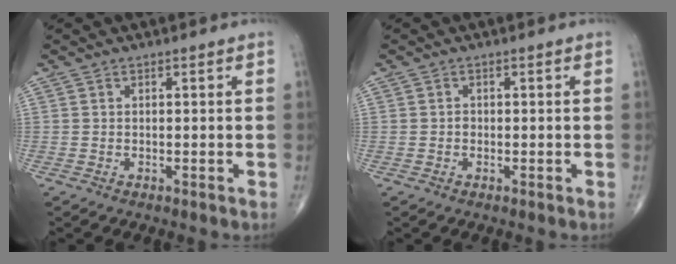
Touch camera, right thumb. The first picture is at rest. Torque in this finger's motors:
{"motor_torque": [0.47, 0.29, -0.01, -0.17, -0.02]}